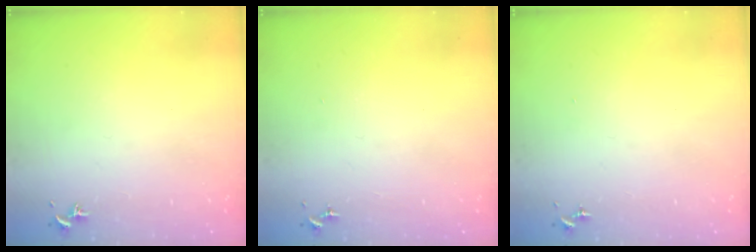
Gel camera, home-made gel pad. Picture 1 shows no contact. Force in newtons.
{"total": 0.0}
{"total": 0.0}